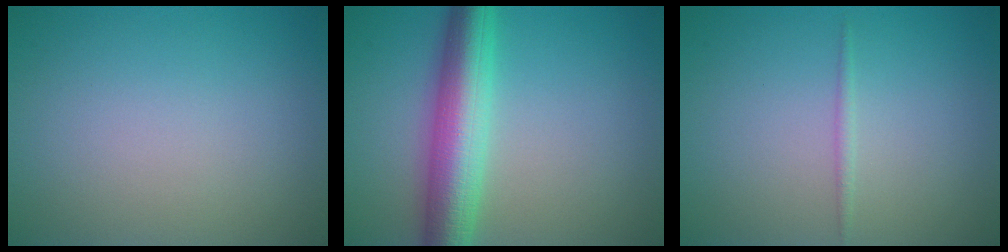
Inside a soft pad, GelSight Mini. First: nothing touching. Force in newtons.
{"total": 7.1, "press": 7.1, "slide": 0.1}
{"total": 0.7, "press": 0.7, "slide": 0.0}